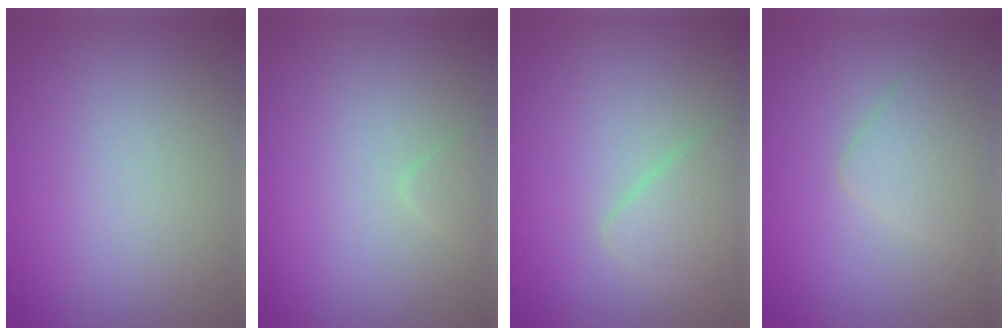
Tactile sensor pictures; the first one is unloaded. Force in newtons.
{"total": 0.8, "press": 0.8, "slide": 0.1}
{"total": 2.6, "press": 2.6, "slide": 0.1}
{"total": 2.8, "press": 2.8, "slide": 0.0}